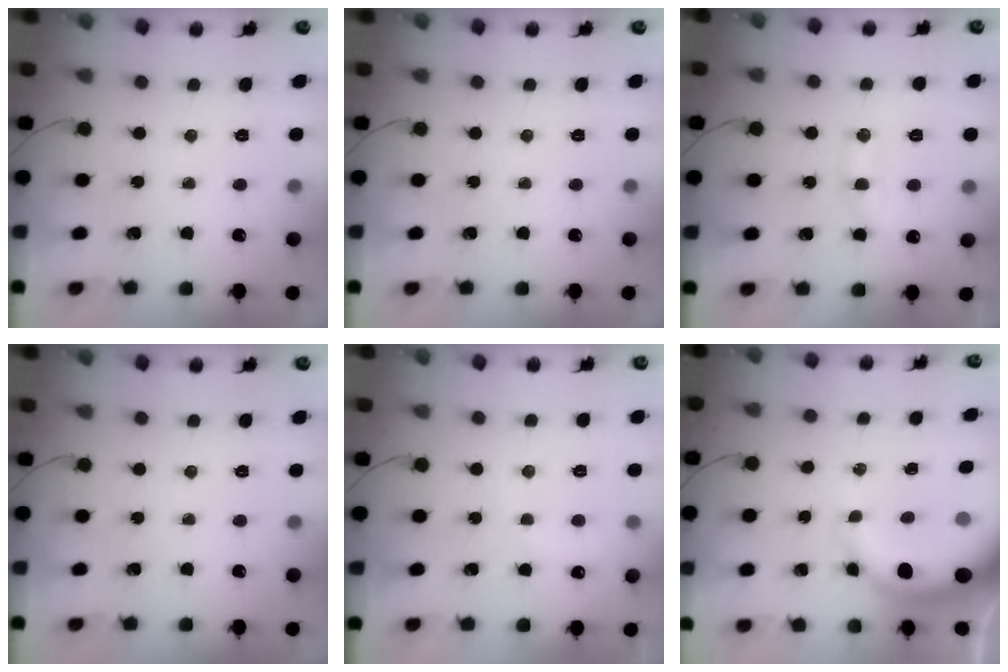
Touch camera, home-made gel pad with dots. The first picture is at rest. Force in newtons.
{"total": 0.0}
{"total": 12.1, "press": 12.1, "slide": 0.9}
{"total": 0.0}
{"total": 5.3, "press": 5.2, "slide": 1.0}
{"total": 8.9, "press": 8.5, "slide": 2.6}